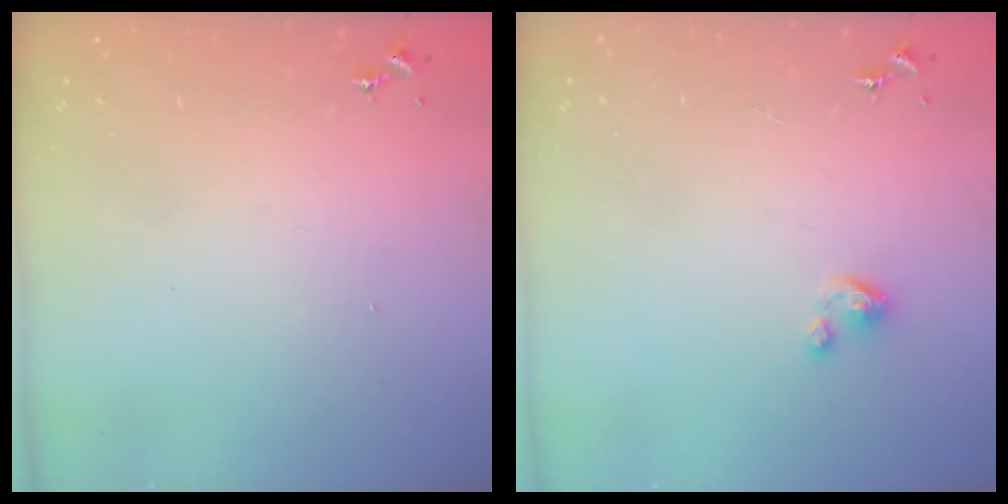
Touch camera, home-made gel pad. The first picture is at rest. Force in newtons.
{"total": 3.0, "press": 3.0, "slide": 0.2}